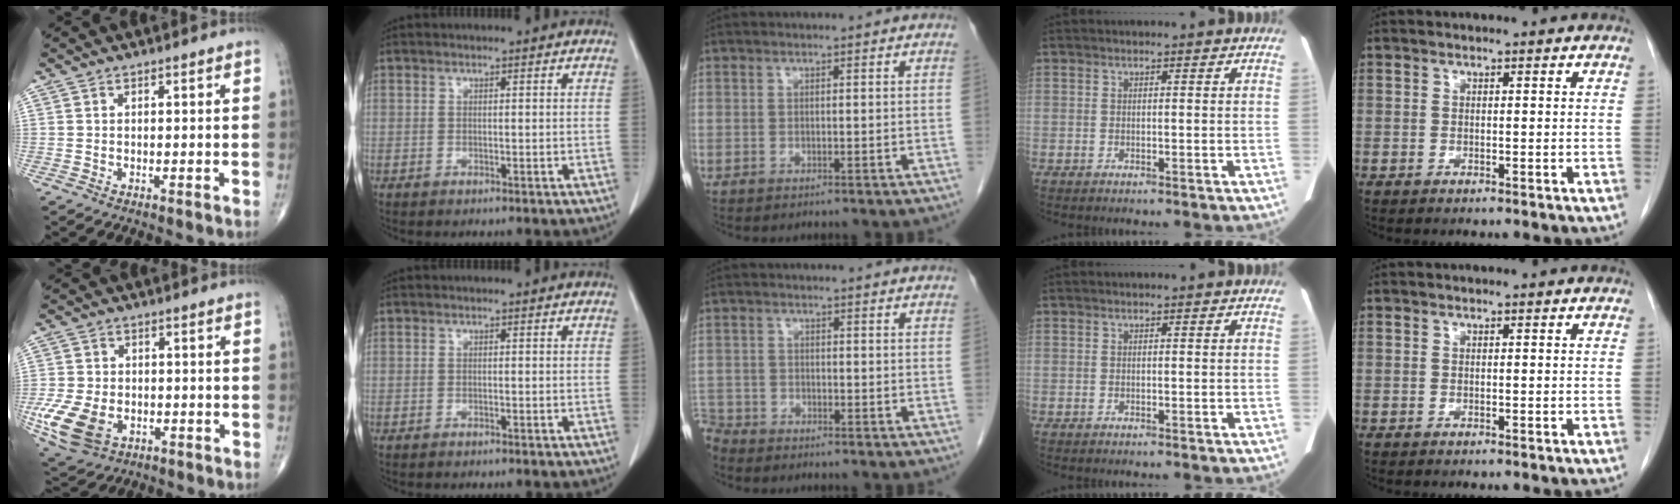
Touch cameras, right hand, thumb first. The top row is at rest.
{"thumb": {"total": 11.7, "force": [-3.8, 8.0, 7.7], "torque": [-0.164, 0.001, -0.061]}, "middle": {"total": 5.1, "force": [-4.8, 1.9, 0.1], "torque": [-0.006, -0.008, -0.094]}}